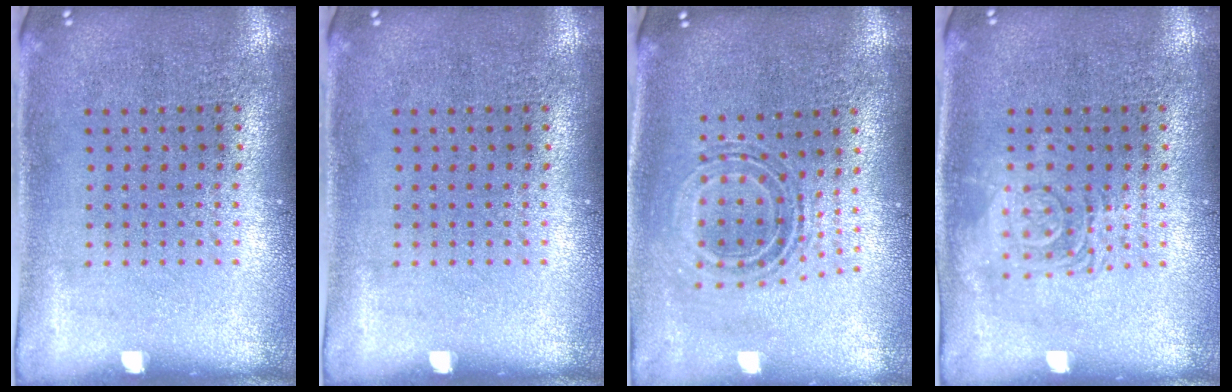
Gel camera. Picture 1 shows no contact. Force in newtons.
{"total": 0.0}
{"total": 0.7, "press": 0.7, "slide": 0.2}
{"total": 2.8, "press": 2.8, "slide": 0.5}